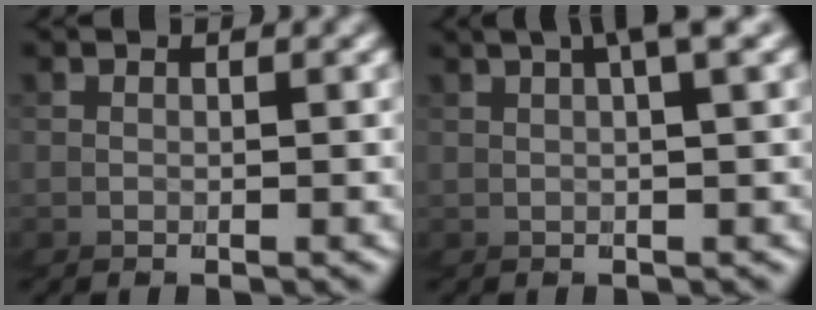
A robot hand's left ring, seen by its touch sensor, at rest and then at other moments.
{"total": 2.4, "force": [0.8, -2.0, 1.2], "torque": [-0.031, 0.022, 0.009]}